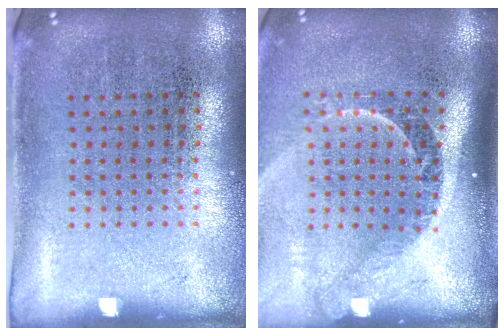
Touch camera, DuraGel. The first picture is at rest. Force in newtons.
{"total": 2.3, "press": 1.6, "slide": 1.6}